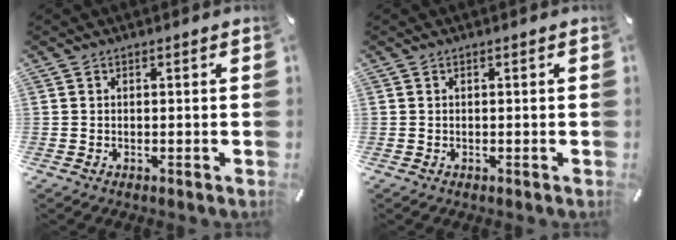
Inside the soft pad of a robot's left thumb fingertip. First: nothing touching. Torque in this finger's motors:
{"motor_torque": [-0.02, 0.01, -0.04, 0.04, 0.00]}